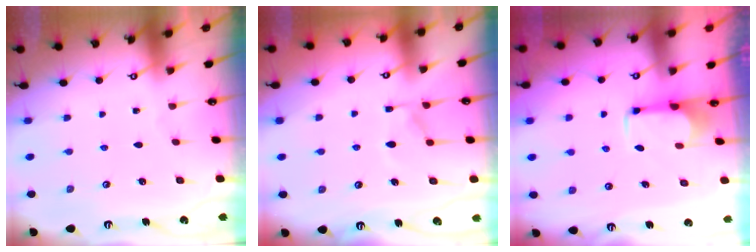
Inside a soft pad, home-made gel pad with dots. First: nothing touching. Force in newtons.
{"total": 9.1, "press": 9.0, "slide": 1.0}
{"total": 2.6, "press": 2.5, "slide": 0.9}